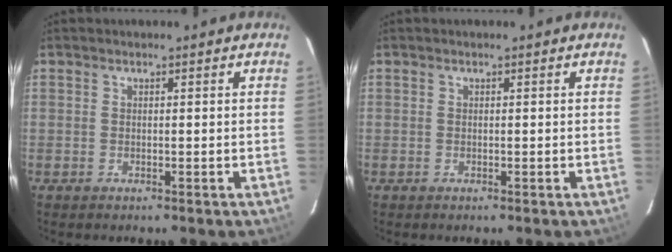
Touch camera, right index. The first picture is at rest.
{"total": 0.0}